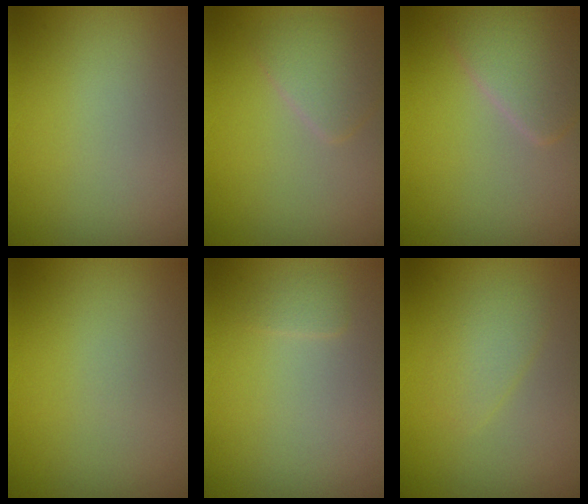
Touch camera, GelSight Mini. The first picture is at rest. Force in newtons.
{"total": 2.4, "press": 2.4, "slide": 0.1}
{"total": 3.6, "press": 3.6, "slide": 0.1}
{"total": 0.0}
{"total": 0.7, "press": 0.7, "slide": 0.2}
{"total": 1.8, "press": 1.8, "slide": 0.1}